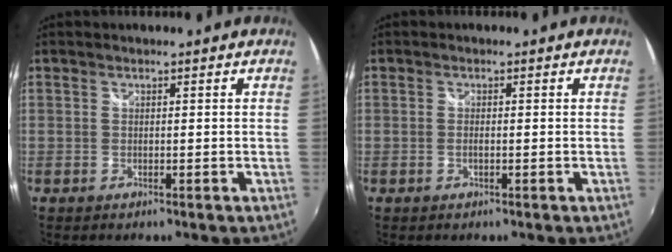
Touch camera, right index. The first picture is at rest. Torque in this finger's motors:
{"motor_torque": [-0.25, 0.04, 0.04, 0.00]}